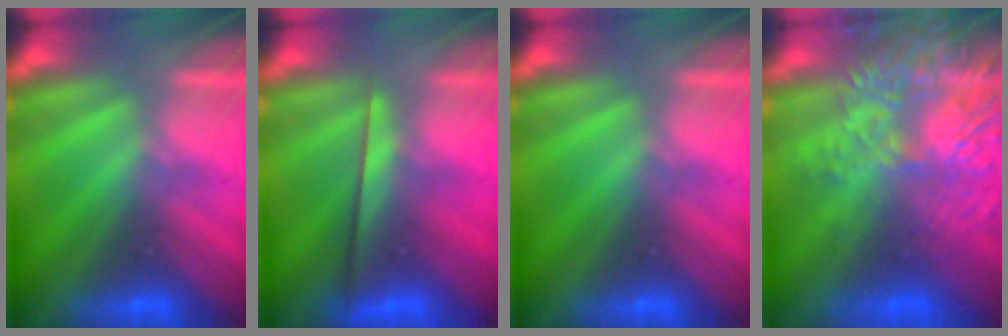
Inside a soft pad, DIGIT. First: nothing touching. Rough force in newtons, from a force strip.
{"total": 2.3}
{"total": 0.0}
{"total": 7.1}